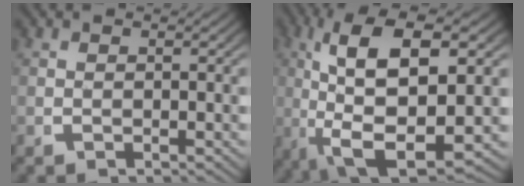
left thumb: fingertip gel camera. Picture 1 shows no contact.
{"total": 12.3, "force": [-0.7, 6.0, 10.8], "torque": [-0.234, -0.039, 0.016]}